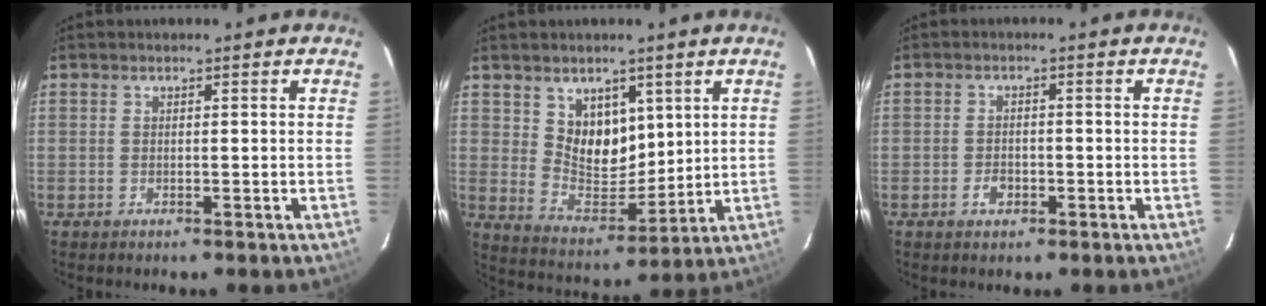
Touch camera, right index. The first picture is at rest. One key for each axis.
{"total": 9.3, "fx": 4.4, "fy": 6.7, "fz": 4.8, "tx": -0.078, "ty": -0.003, "tz": 0.095}
{"total": 2.7, "fx": -1.2, "fy": 1.8, "fz": 1.5, "tx": -0.029, "ty": 0.001, "tz": -0.020}